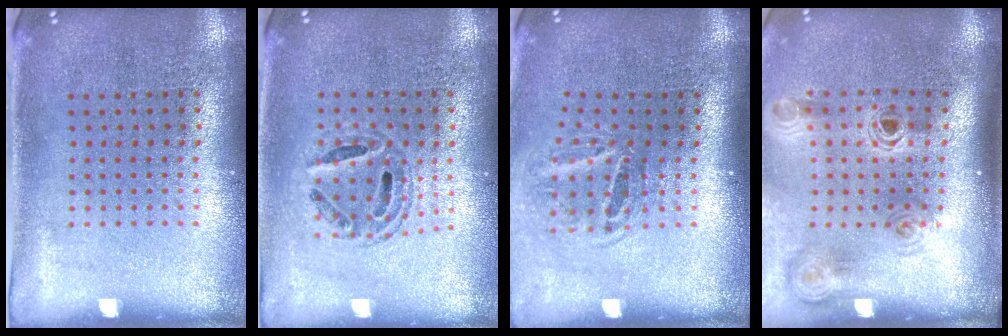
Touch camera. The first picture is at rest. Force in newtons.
{"total": 0.8, "press": 0.8, "slide": 0.2}
{"total": 1.8, "press": 1.2, "slide": 1.3}
{"total": 1.4, "press": 1.2, "slide": 0.8}